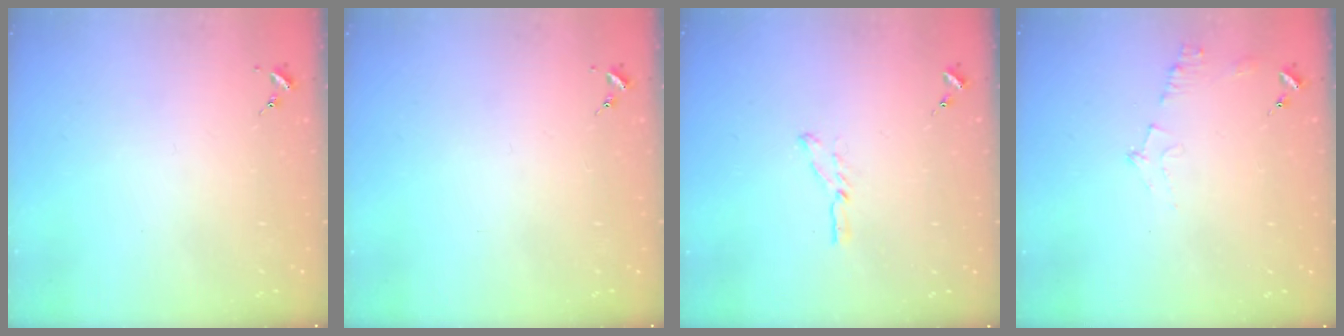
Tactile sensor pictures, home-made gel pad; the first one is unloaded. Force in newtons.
{"total": 0.0}
{"total": 3.7, "press": 3.7, "slide": 0.4}
{"total": 6.4, "press": 6.4, "slide": 0.8}